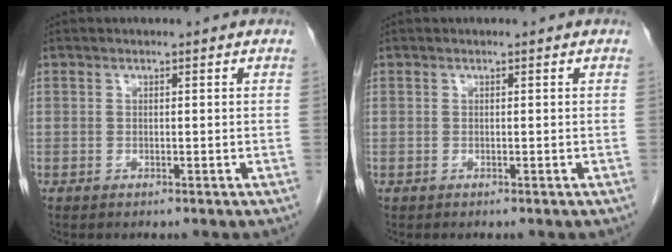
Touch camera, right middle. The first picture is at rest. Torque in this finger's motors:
{"motor_torque": [0.26, -0.16, -0.01, 0.01]}